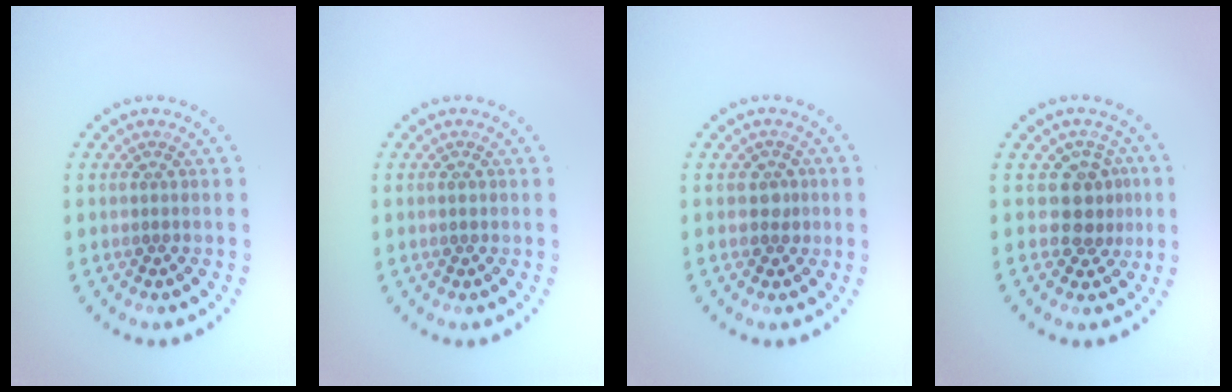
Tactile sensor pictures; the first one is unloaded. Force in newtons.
{"total": 0.8, "press": 0.7, "slide": 0.2}
{"total": 1.4, "press": 1.2, "slide": 0.7}
{"total": 2.9, "press": 2.4, "slide": 1.6}